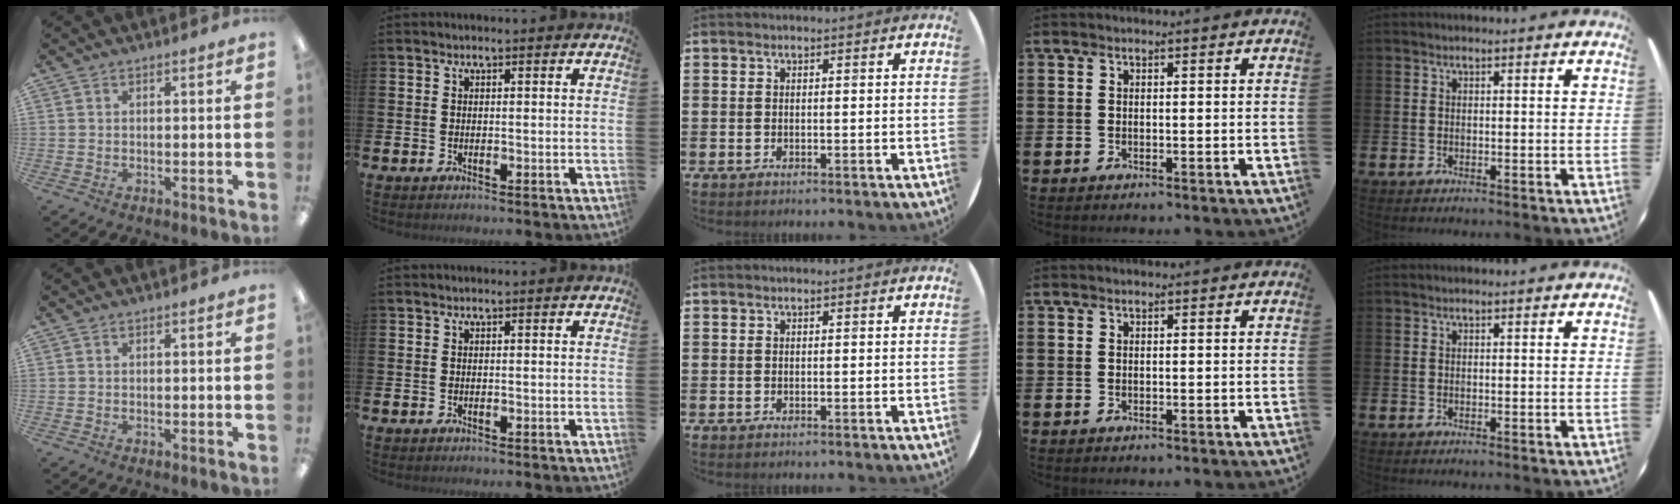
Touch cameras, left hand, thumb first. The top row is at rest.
{}